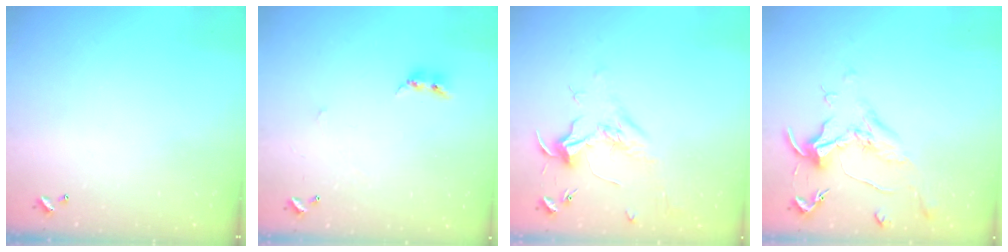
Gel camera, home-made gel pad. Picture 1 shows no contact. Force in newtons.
{"total": 2.4, "press": 2.3, "slide": 0.4}
{"total": 1.8, "press": 1.6, "slide": 0.6}
{"total": 1.8, "press": 1.5, "slide": 0.9}